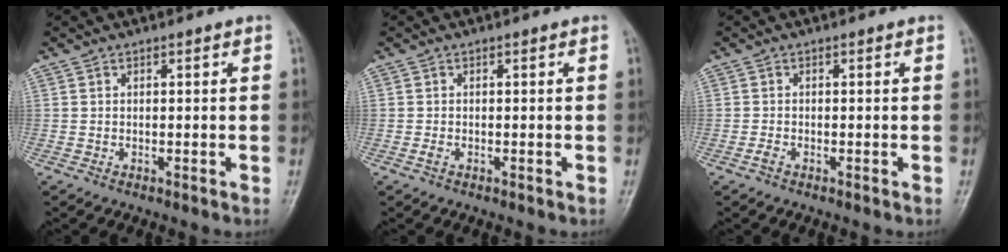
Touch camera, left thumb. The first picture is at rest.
{"total": 0.7, "force": [-0.3, 0.4, 0.5], "torque": [-0.013, -0.002, -0.007]}
{"total": 0.9, "force": [-0.5, 0.4, 0.5], "torque": [-0.013, -0.001, -0.014]}